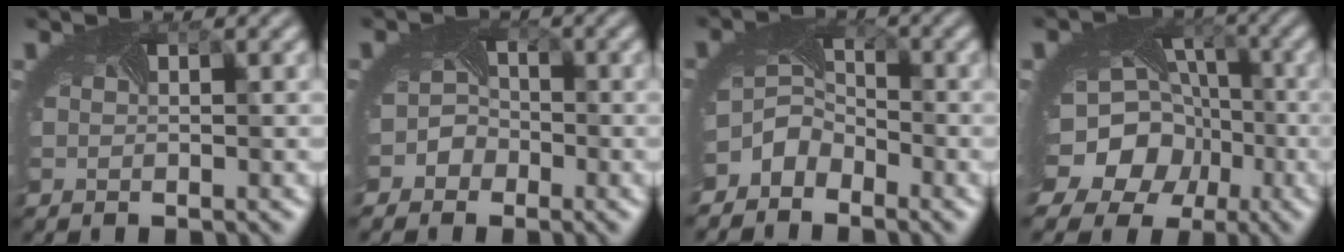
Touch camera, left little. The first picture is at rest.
{"total": 2.4, "force": [-1.5, 1.9, 0.3], "torque": [0.006, -0.001, -0.032]}
{"total": 3.5, "force": [-2.7, 2.0, 1.0], "torque": [-0.023, -0.008, -0.064]}
{"total": 14.0, "force": [-4.9, 11.9, 5.4], "torque": [-0.122, -0.033, -0.090]}